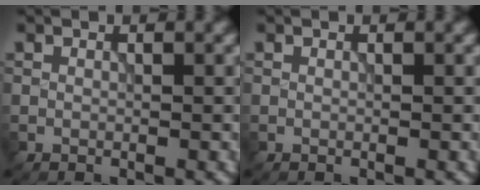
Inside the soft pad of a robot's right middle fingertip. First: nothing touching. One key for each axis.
{"total": 0.0}